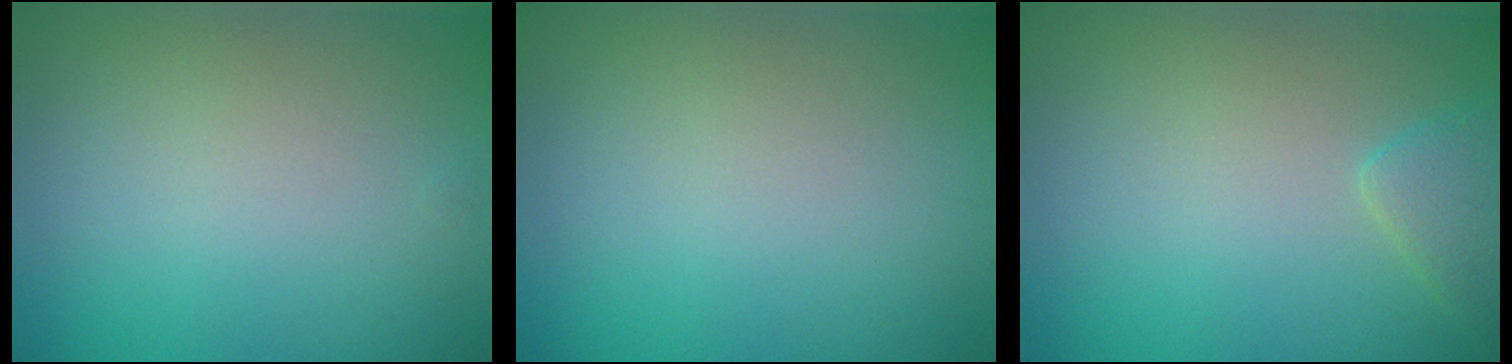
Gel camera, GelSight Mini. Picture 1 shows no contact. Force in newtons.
{"total": 0.0}
{"total": 2.3, "press": 2.2, "slide": 0.2}